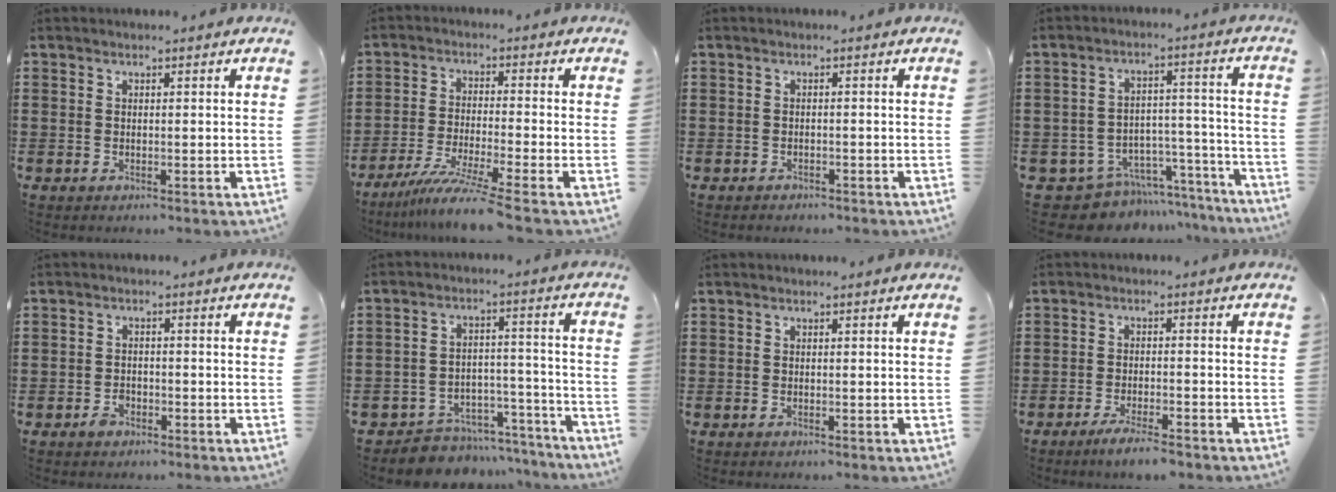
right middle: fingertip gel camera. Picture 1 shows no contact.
{"total": 6.7, "force": [-5.3, -0.8, 4.1], "torque": [-0.084, -0.025, -0.104]}
{"total": 0.9, "force": [-0.9, 0.3, 0.0], "torque": [-0.002, 0.002, -0.020]}
{"total": 7.6, "force": [-6.9, 3.0, 1.0], "torque": [-0.018, 0.027, -0.129]}
{"total": 2.5, "force": [-1.8, 1.1, 1.4], "torque": [-0.025, 0.002, -0.034]}
{"total": 6.2, "force": [-5.8, 2.0, 0.3], "torque": [-0.002, 0.028, -0.116]}
{"total": 0.0}
{"total": 3.5, "force": [-2.9, 0.1, 2.0], "torque": [-0.032, 0.002, -0.053]}